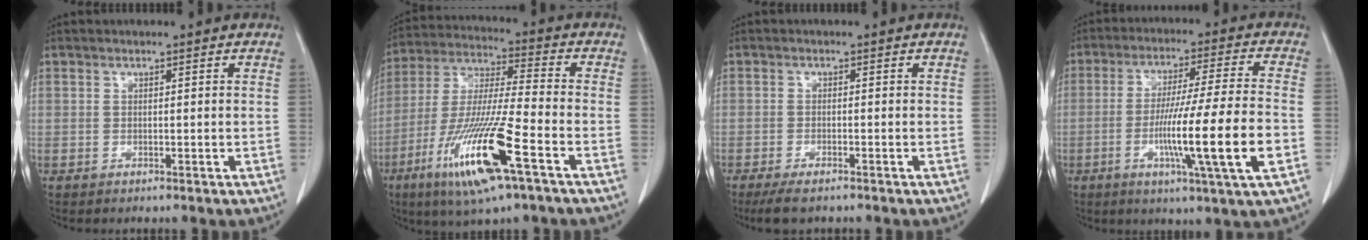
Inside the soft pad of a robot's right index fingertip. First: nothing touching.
{"total": 17.5, "force": [-8.1, 1.3, 15.5], "torque": [-0.328, -0.032, -0.150]}
{"total": 3.6, "force": [-2.7, 0.9, 2.2], "torque": [-0.044, -0.008, -0.044]}
{"total": 15.3, "force": [-4.3, -0.9, 14.7], "torque": [-0.260, -0.015, -0.076]}